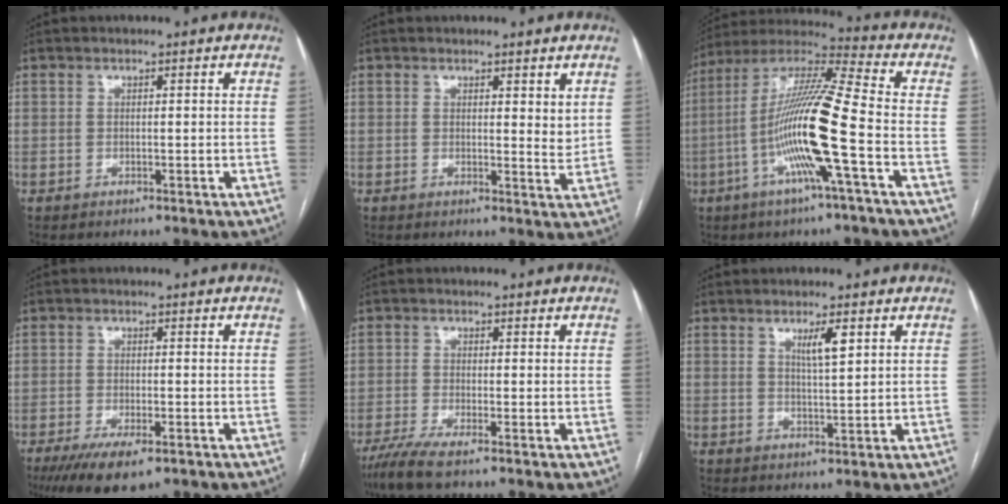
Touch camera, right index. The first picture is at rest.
{"total": 2.6, "force": [1.7, 0.8, 1.8], "torque": [-0.021, -0.015, 0.024]}
{"total": 16.7, "force": [-4.7, -0.6, 16.0], "torque": [-0.315, -0.001, -0.100]}
{"total": 8.2, "force": [-5.4, 2.4, 5.8], "torque": [-0.094, -0.017, -0.084]}
{"total": 4.5, "force": [-3.3, -0.1, 3.1], "torque": [-0.061, -0.013, -0.067]}
{"total": 3.5, "force": [1.8, 0.2, 3.0], "torque": [-0.052, -0.003, 0.032]}